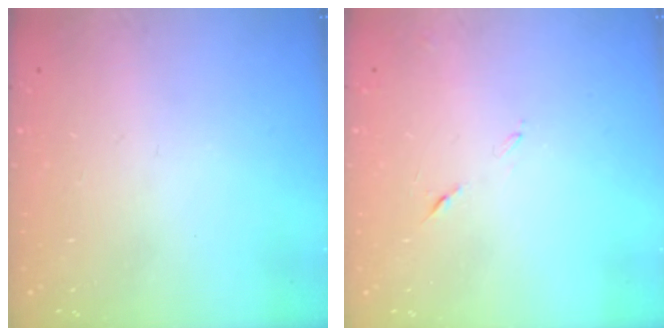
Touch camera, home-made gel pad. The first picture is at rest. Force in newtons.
{"total": 6.1, "press": 6.1, "slide": 0.6}